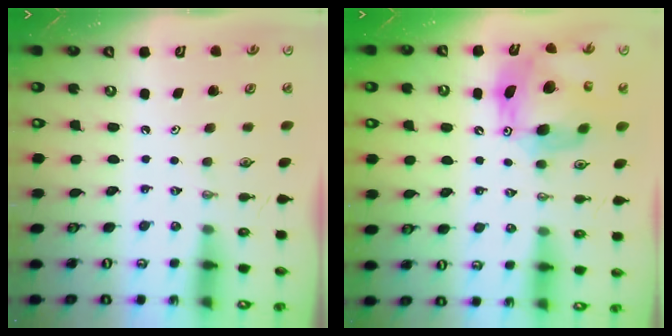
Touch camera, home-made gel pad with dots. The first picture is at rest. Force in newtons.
{"total": 16.5, "press": 16.4, "slide": 1.7}